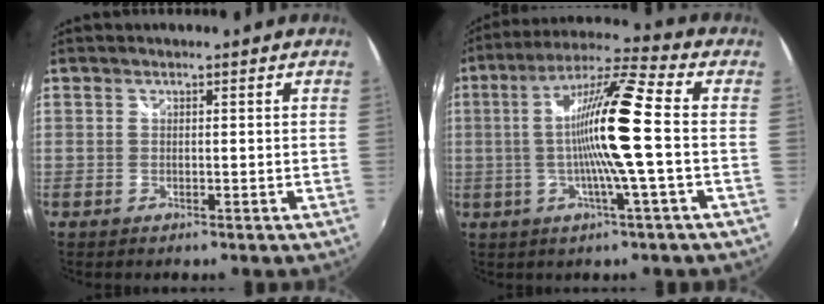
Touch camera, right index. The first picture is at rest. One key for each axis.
{"total": 14.5, "fx": -1.0, "fy": -0.7, "fz": 14.4, "tx": -0.261, "ty": 0.005, "tz": -0.025}